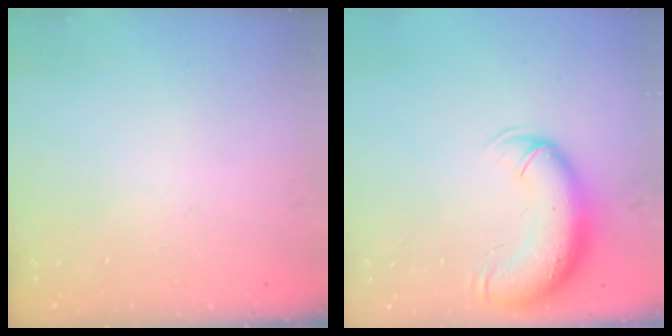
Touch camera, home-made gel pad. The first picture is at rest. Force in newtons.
{"total": 12.6, "press": 12.1, "slide": 3.3}